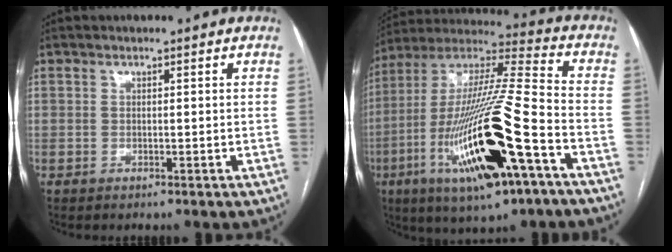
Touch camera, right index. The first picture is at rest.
{"total": 25.1, "force": [-9.2, 3.3, 23.1], "torque": [-0.459, -0.036, -0.157]}